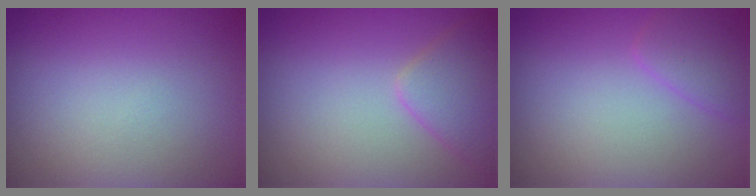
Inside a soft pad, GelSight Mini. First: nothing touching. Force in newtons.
{"total": 2.9, "press": 2.9, "slide": 0.0}
{"total": 1.6, "press": 1.6, "slide": 0.2}